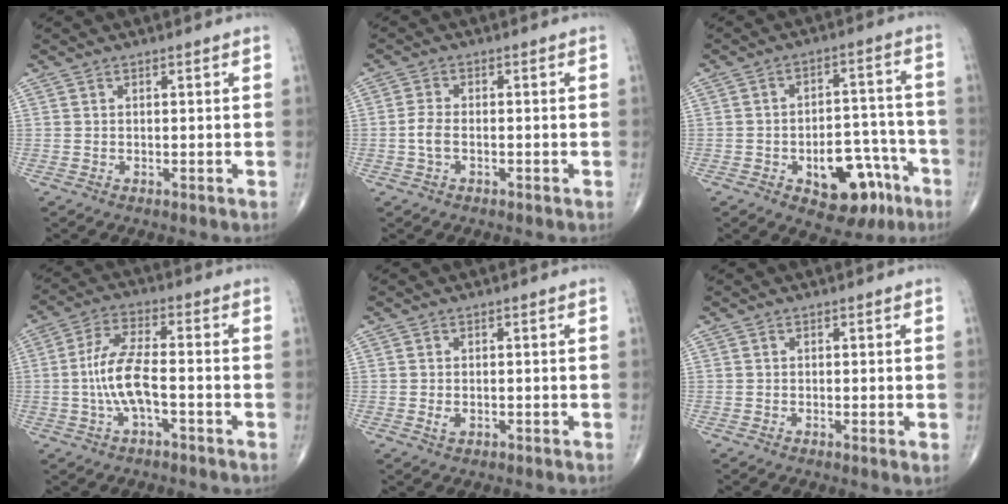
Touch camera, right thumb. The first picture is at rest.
{"total": 3.0, "force": [-0.9, 1.6, 2.4], "torque": [-0.054, 0.007, -0.021]}
{"total": 13.6, "force": [-6.4, 7.7, 9.2], "torque": [-0.086, 0.053, -0.080]}
{"total": 8.8, "force": [-2.0, 3.2, 8.0], "torque": [-0.173, 0.027, -0.041]}
{"total": 1.4, "force": [-0.4, 0.8, 1.1], "torque": [-0.020, -0.002, -0.007]}
{"total": 1.1, "force": [-0.2, 0.1, 1.0], "torque": [-0.020, -0.006, -0.006]}